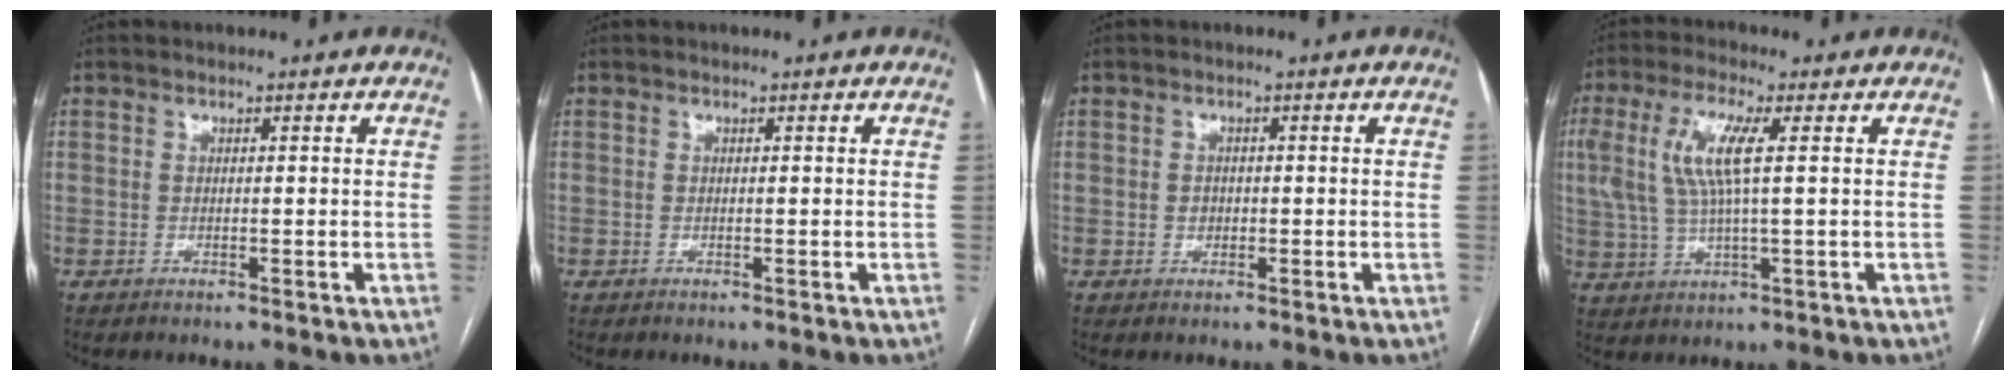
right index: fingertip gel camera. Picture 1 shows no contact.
{"total": 0.0}
{"total": 1.2, "force": [-0.2, 1.1, 0.5], "torque": [-0.008, 0.003, -0.002]}
{"total": 9.2, "force": [2.0, 1.8, 8.8], "torque": [-0.204, 0.013, 0.042]}